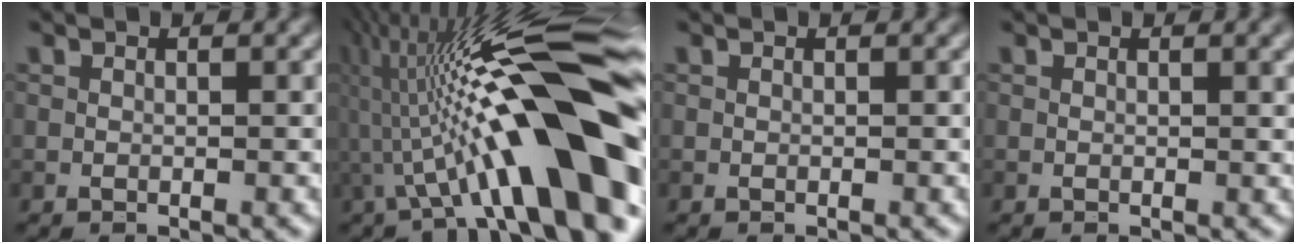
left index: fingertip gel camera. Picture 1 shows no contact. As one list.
[{"total": 16.1, "force": [-2.5, 3.1, 15.6], "torque": [-0.219, 0.043, -0.042]}, {"total": 0.0}, {"total": 1.5, "force": [0.7, 0.6, 1.2], "torque": [-0.007, 0.003, 0.004]}]